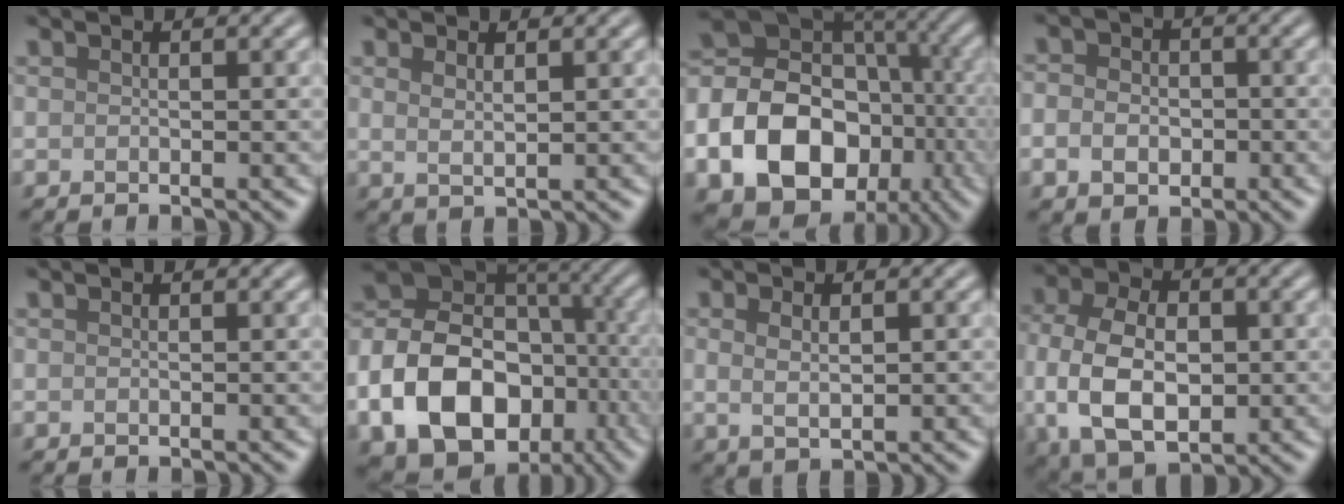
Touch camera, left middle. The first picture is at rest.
{"total": 1.5, "force": [0.8, 0.5, 1.2], "torque": [-0.021, -0.004, 0.017]}
{"total": 19.0, "force": [-5.5, 15.2, 10.0], "torque": [-0.212, -0.006, -0.104]}
{"total": 3.7, "force": [-0.6, 3.1, 2.0], "torque": [-0.025, 0.001, -0.021]}
{"total": 0.0}
{"total": 15.4, "force": [-4.8, 11.6, 9.0], "torque": [-0.201, -0.009, -0.085]}
{"total": 2.2, "force": [0.4, 1.0, 1.9], "torque": [-0.039, -0.002, 0.010]}
{"total": 10.2, "force": [-0.9, 6.8, 7.5], "torque": [-0.160, -0.010, -0.014]}